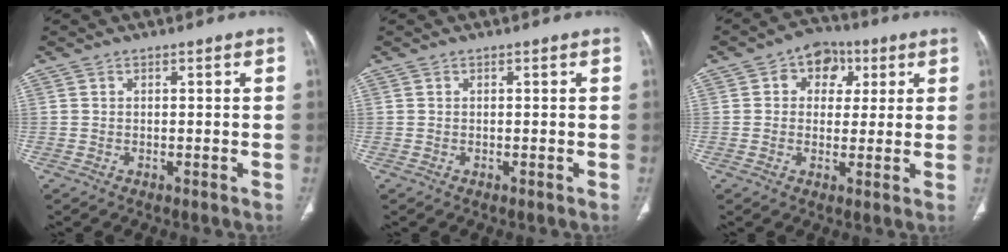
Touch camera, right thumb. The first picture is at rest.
{"total": 0.0}
{"total": 7.9, "force": [2.7, 6.2, 4.2], "torque": [-0.015, 0.005, 0.031]}